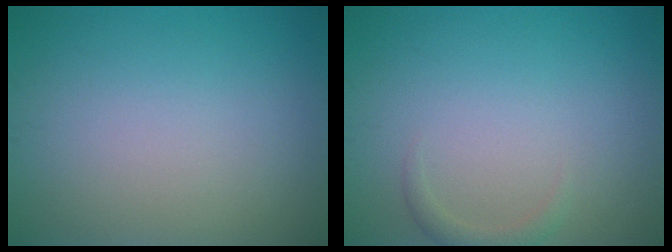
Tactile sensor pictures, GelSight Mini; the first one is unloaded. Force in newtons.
{"total": 1.2, "press": 1.2, "slide": 0.2}